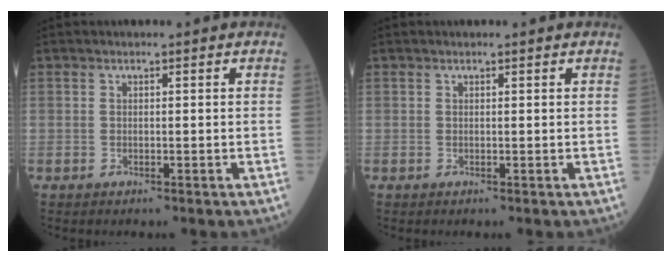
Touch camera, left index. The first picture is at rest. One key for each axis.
{"total": 1.1, "fx": 1.0, "fy": 0.1, "fz": 0.5, "tx": -0.008, "ty": 0.012, "tz": 0.016}